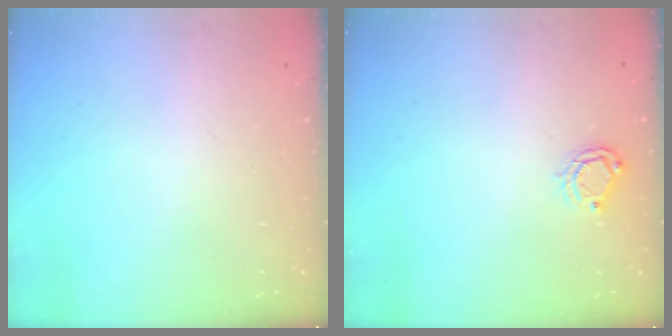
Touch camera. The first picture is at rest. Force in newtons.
{"total": 5.2, "press": 5.1, "slide": 0.5}